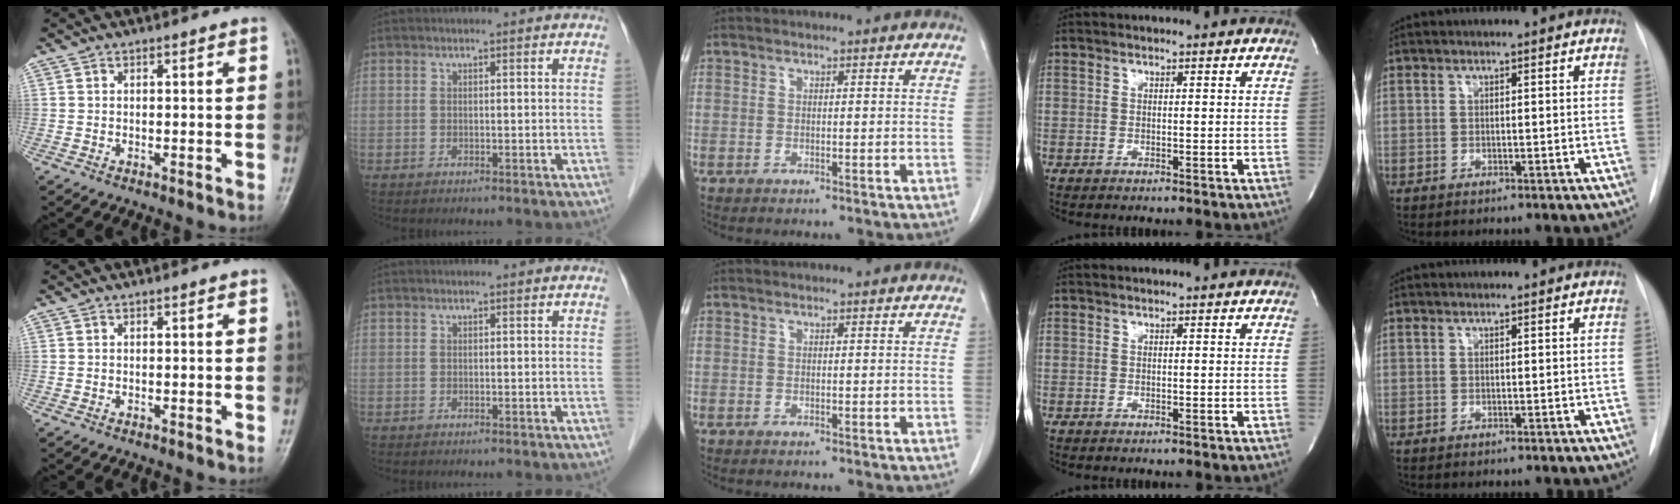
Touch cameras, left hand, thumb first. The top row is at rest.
{}